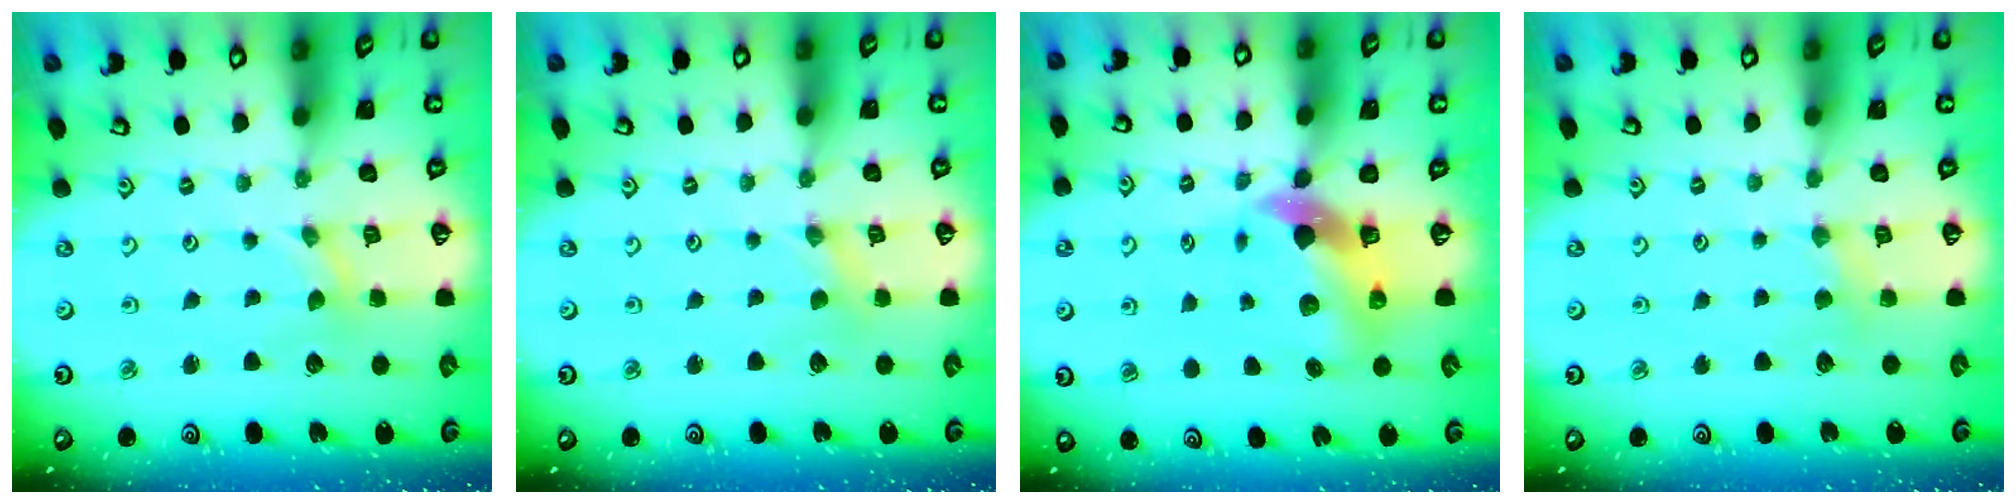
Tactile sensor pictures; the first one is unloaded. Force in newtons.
{"total": 0.0}
{"total": 8.3, "press": 8.2, "slide": 1.5}
{"total": 2.9, "press": 2.9, "slide": 0.4}